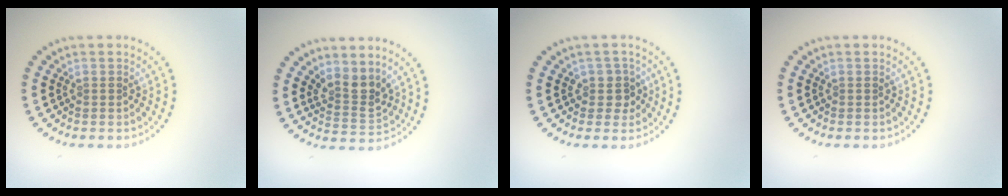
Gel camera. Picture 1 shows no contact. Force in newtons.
{"total": 2.7, "press": 2.0, "slide": 1.8}
{"total": 1.8, "press": 1.6, "slide": 0.9}
{"total": 0.0}